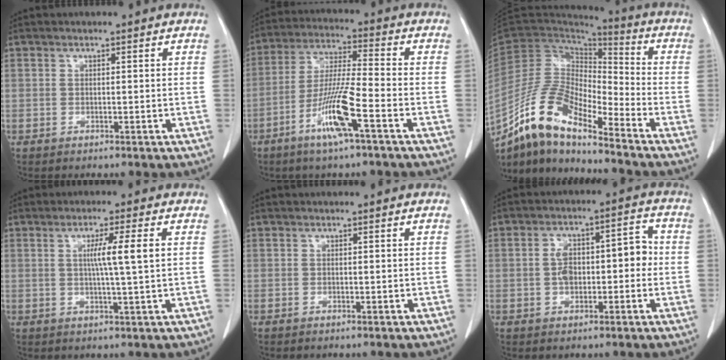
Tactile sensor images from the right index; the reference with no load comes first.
{"total": 10.7, "force": [-5.0, 0.1, 9.4], "torque": [-0.187, -0.009, -0.100]}
{"total": 13.0, "force": [-10.2, 3.0, 7.5], "torque": [-0.152, 0.018, -0.191]}
{"total": 5.4, "force": [1.0, -0.8, 5.2], "torque": [-0.089, -0.004, 0.017]}
{"total": 0.0}
{"total": 7.7, "force": [-0.5, 3.9, 6.7], "torque": [-0.108, 0.039, -0.008]}